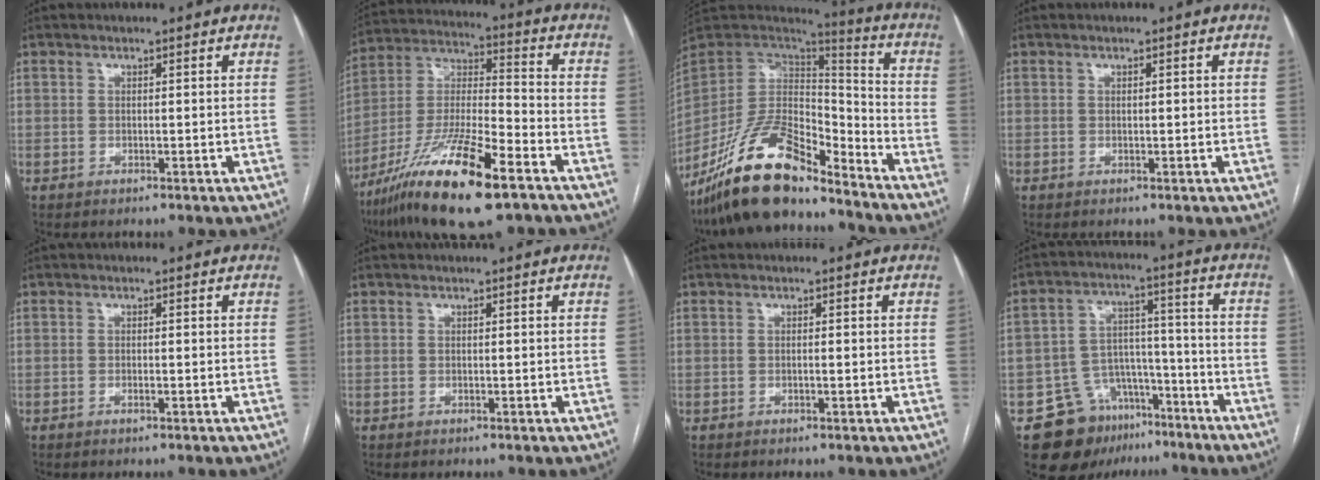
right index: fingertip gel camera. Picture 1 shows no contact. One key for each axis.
{"total": 19.9, "fx": -12.0, "fy": 2.9, "fz": 15.6, "tx": -0.315, "ty": -0.035, "tz": -0.214}
{"total": 18.1, "fx": -14.1, "fy": 5.7, "fz": 9.8, "tx": -0.186, "ty": 0.016, "tz": -0.258}
{"total": 0.6, "fx": 0.1, "fy": 0.1, "fz": 0.5, "tx": -0.011, "ty": 0.000, "tz": 0.002}
{"total": 0.6, "fx": -0.3, "fy": 0.0, "fz": 0.6, "tx": -0.013, "ty": -0.001, "tz": -0.004}
{"total": 0.0}
{"total": 0.6, "fx": -0.1, "fy": 0.0, "fz": 0.6, "tx": -0.011, "ty": 0.000, "tz": -0.002}
{"total": 11.9, "fx": -7.7, "fy": 8.2, "fz": 3.7, "tx": -0.054, "ty": 0.052, "tz": -0.116}